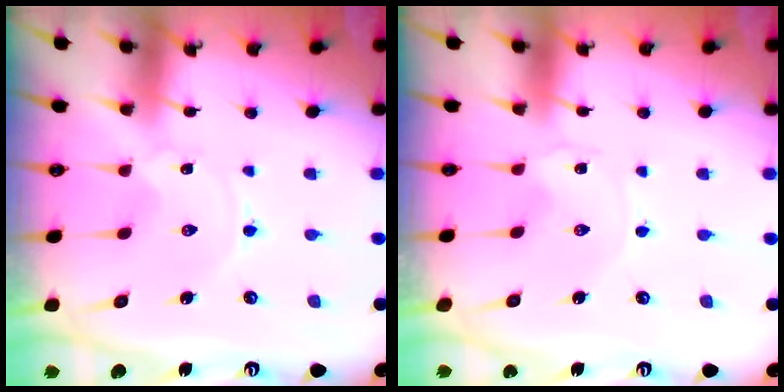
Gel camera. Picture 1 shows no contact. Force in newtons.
{"total": 0.7, "press": 0.7, "slide": 0.1}